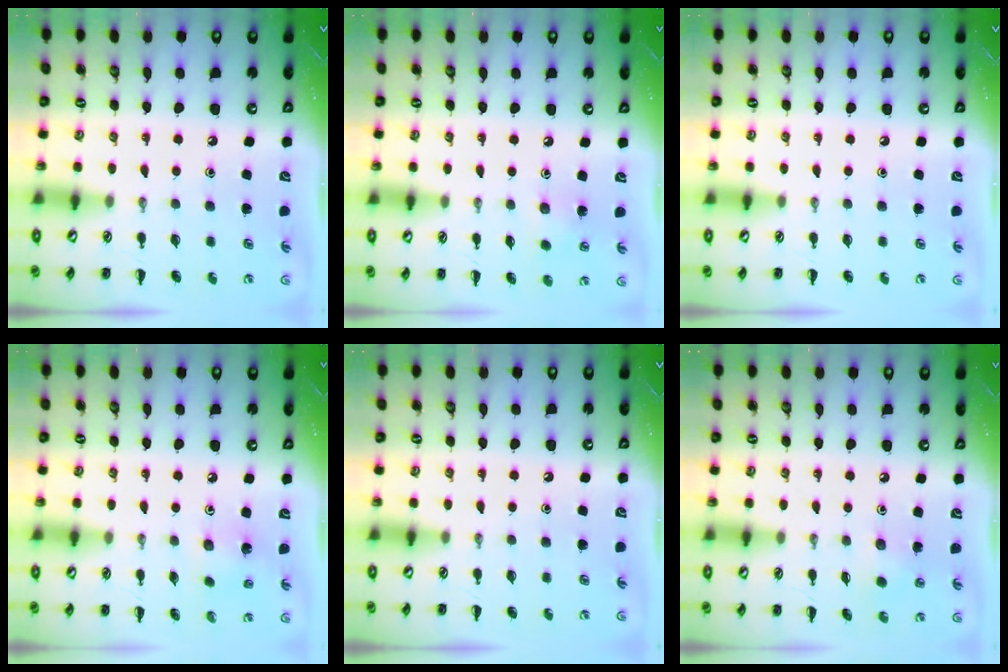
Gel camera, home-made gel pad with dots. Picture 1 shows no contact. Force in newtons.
{"total": 4.8, "press": 4.6, "slide": 1.4}
{"total": 0.0}
{"total": 3.3, "press": 3.1, "slide": 1.0}
{"total": 0.0}
{"total": 2.8, "press": 2.8, "slide": 0.7}